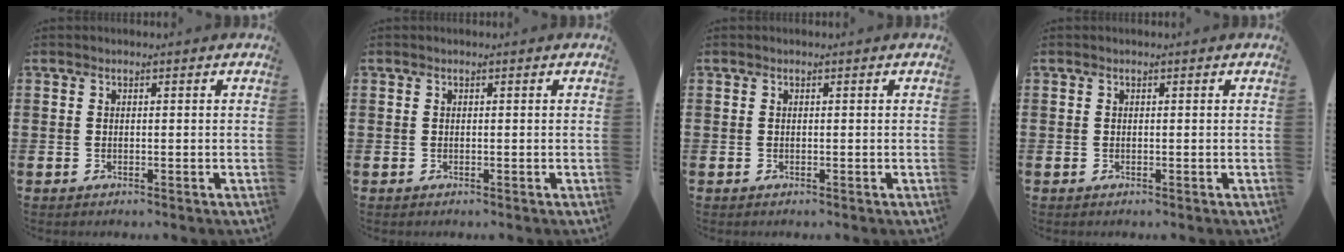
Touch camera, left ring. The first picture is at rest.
{"total": 0.0}
{"total": 0.0}
{"total": 0.0}